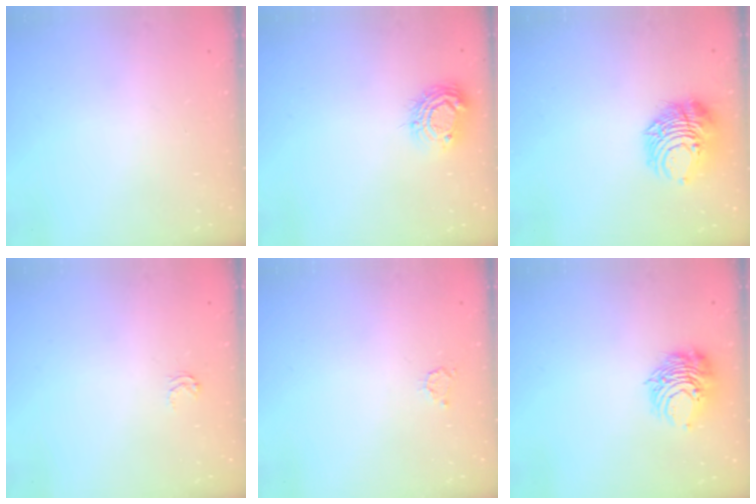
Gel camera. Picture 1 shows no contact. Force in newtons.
{"total": 9.3, "press": 9.3, "slide": 0.7}
{"total": 9.5, "press": 9.4, "slide": 1.3}
{"total": 2.6, "press": 2.6, "slide": 0.4}
{"total": 3.0, "press": 3.0, "slide": 0.4}
{"total": 9.9, "press": 9.8, "slide": 0.8}